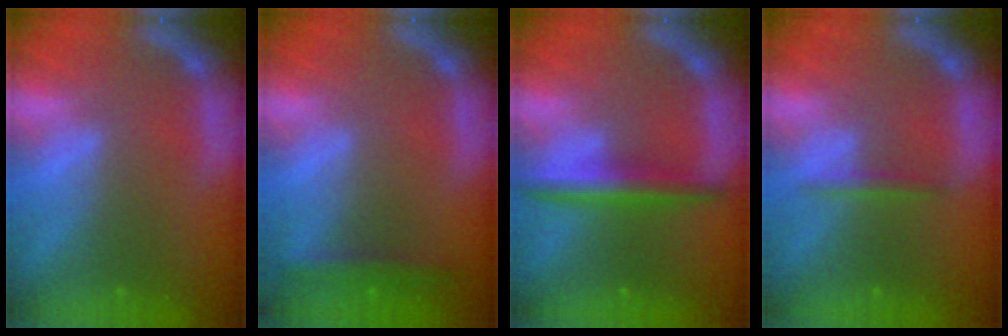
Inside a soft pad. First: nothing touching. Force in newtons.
{"total": 2.4}
{"total": 3.9}
{"total": 1.4}